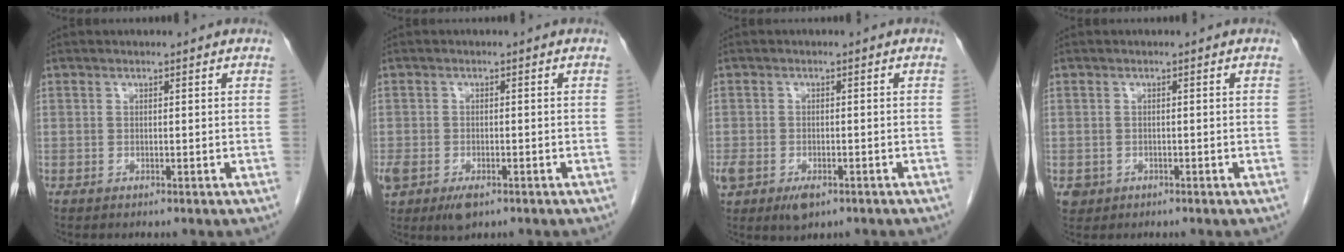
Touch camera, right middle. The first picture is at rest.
{"total": 7.0, "force": [-3.7, 4.2, 4.2], "torque": [-0.098, -0.008, -0.058]}
{"total": 6.5, "force": [-3.7, 3.8, 3.8], "torque": [-0.083, -0.006, -0.055]}
{"total": 1.7, "force": [-0.7, 1.5, 0.2], "torque": [-0.005, 0.005, -0.007]}